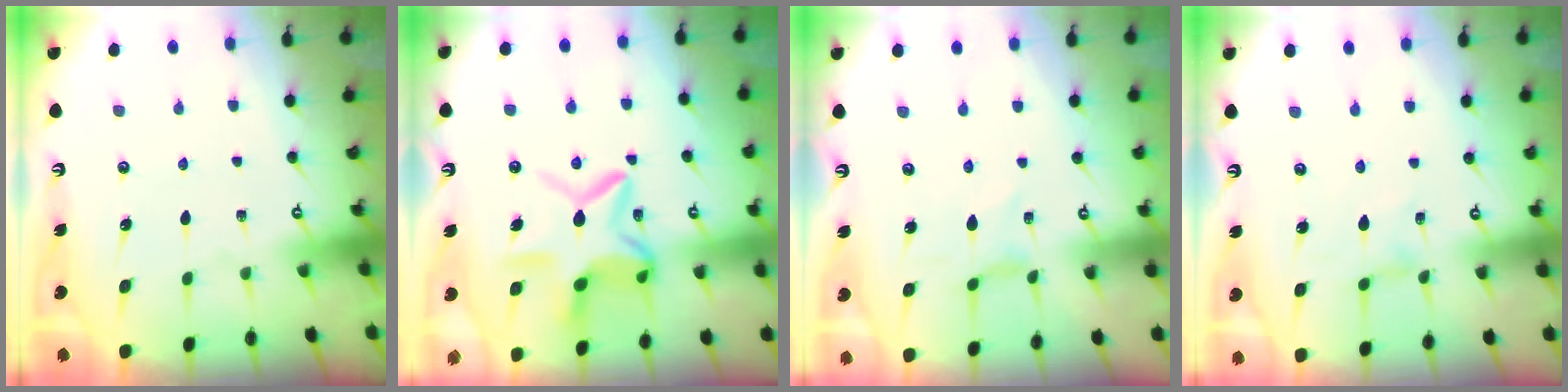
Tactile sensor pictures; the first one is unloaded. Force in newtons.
{"total": 13.2, "press": 13.2, "slide": 1.1}
{"total": 0.0}
{"total": 0.6, "press": 0.5, "slide": 0.3}